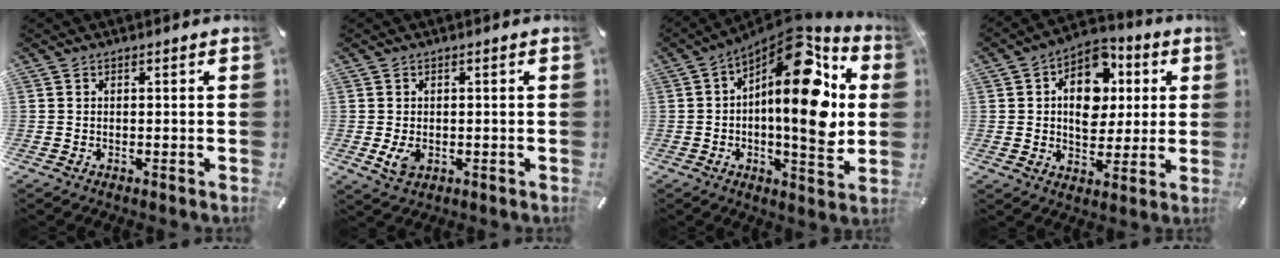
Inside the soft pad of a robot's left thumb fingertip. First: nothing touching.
{"total": 3.4, "force": [-0.6, 2.5, 2.2], "torque": [-0.042, -0.004, -0.012]}
{"total": 21.9, "force": [6.2, 8.7, 19.1], "torque": [-0.278, -0.060, 0.097]}
{"total": 13.4, "force": [2.8, 10.3, 8.0], "torque": [-0.126, -0.006, 0.054]}